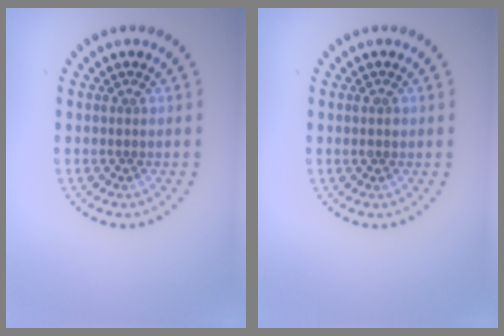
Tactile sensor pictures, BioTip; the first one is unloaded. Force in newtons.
{"total": 1.0, "press": 1.0, "slide": 0.0}